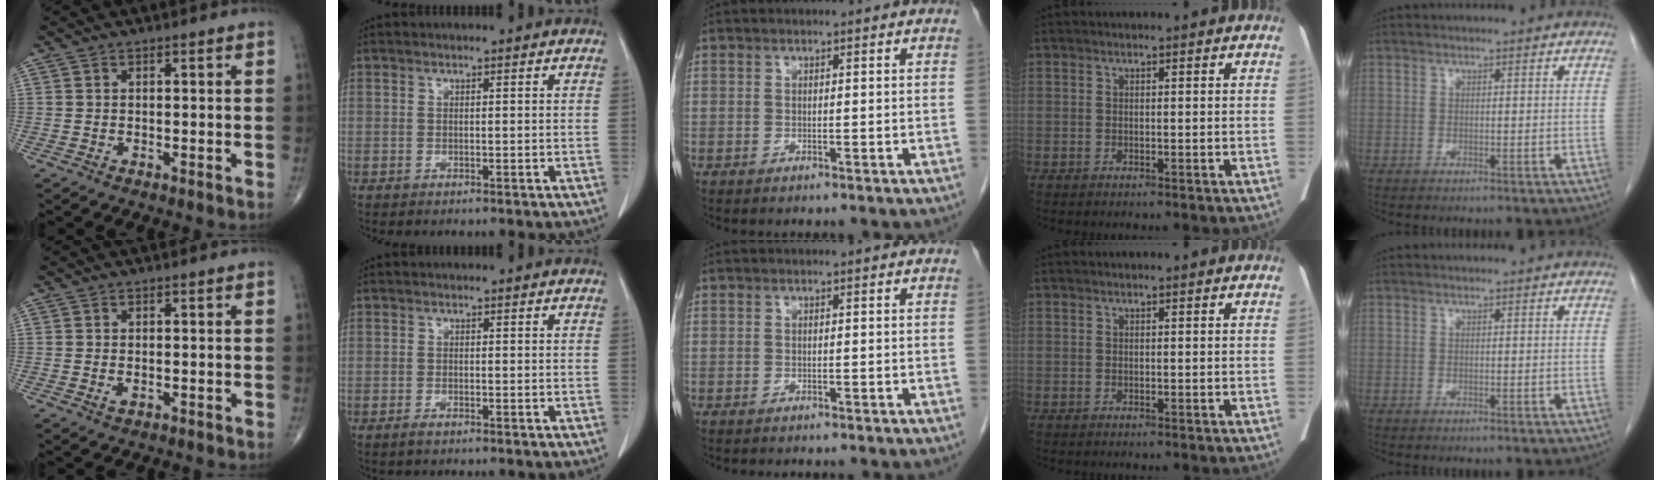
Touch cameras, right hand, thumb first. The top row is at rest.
{"thumb": {"total": 1.0, "force": [-0.3, 0.5, 0.8], "torque": [-0.014, -0.002, -0.006]}, "index": {"total": 1.0, "force": [-0.8, 0.2, 0.6], "torque": [-0.015, -0.001, -0.013]}}